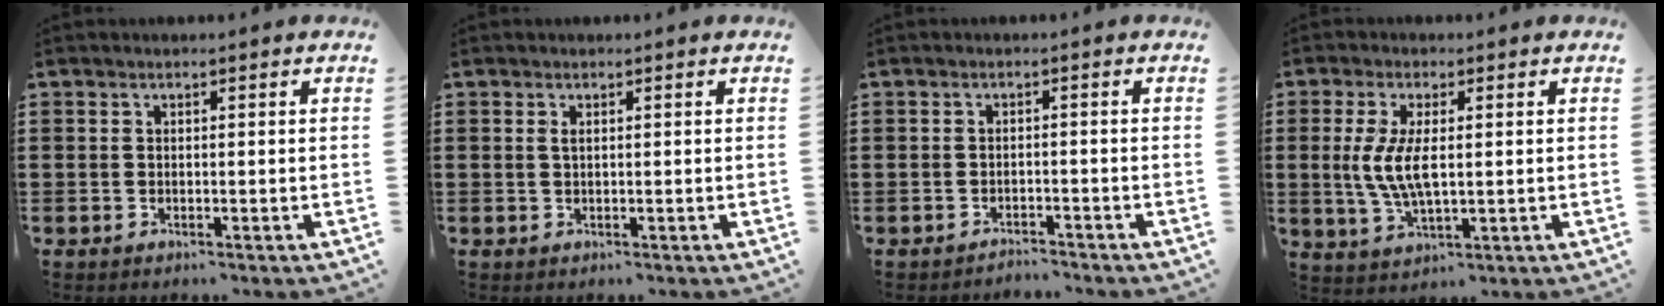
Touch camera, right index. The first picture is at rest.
{"total": 0.8, "force": [0.3, 0.3, 0.8], "torque": [-0.016, 0.001, 0.005]}
{"total": 1.9, "force": [-1.9, 0.1, -0.3], "torque": [-0.001, 0.004, -0.043]}
{"total": 6.7, "force": [0.4, 2.6, 6.1], "torque": [-0.137, 0.000, 0.000]}